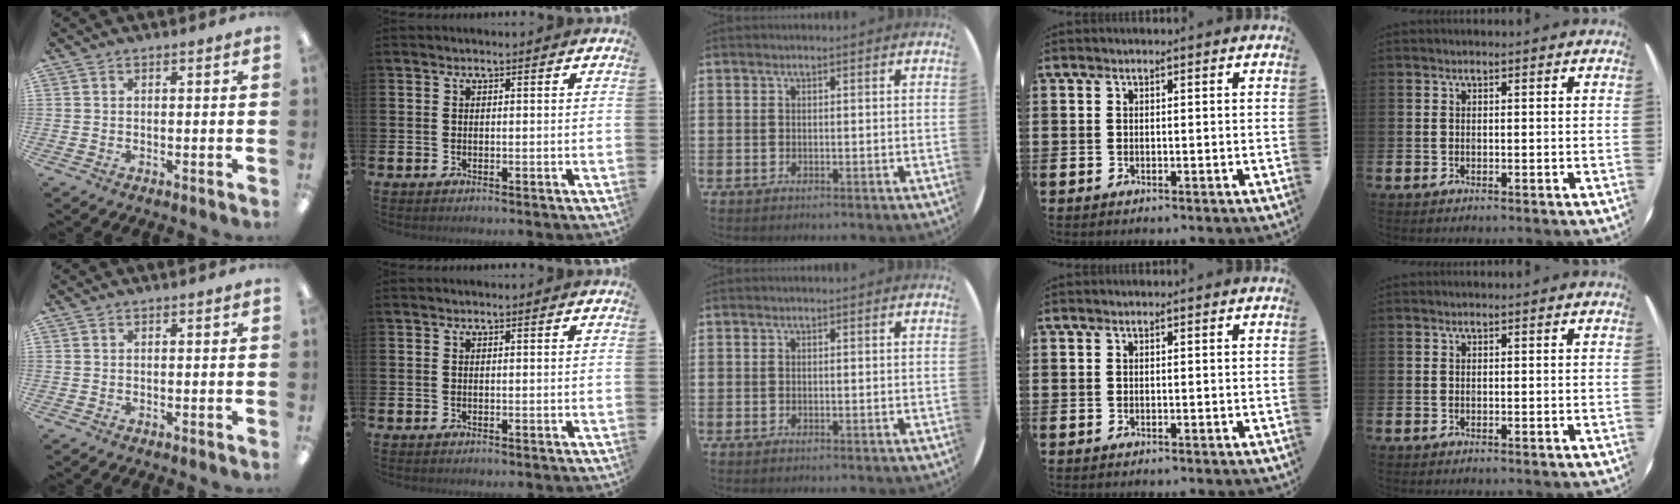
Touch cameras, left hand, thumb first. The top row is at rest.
{}